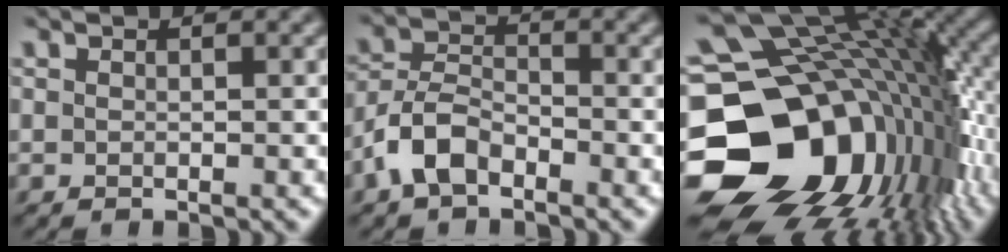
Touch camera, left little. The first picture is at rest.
{"total": 4.2, "force": [-2.6, 2.3, 2.4], "torque": [-0.053, 0.006, -0.059]}
{"total": 18.8, "force": [-4.3, 14.4, 11.3], "torque": [-0.242, -0.022, -0.058]}